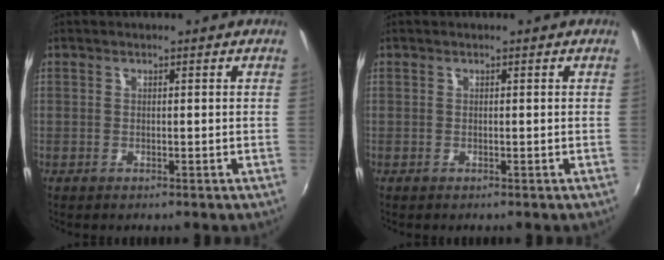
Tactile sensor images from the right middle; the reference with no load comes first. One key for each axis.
{"total": 0.0}